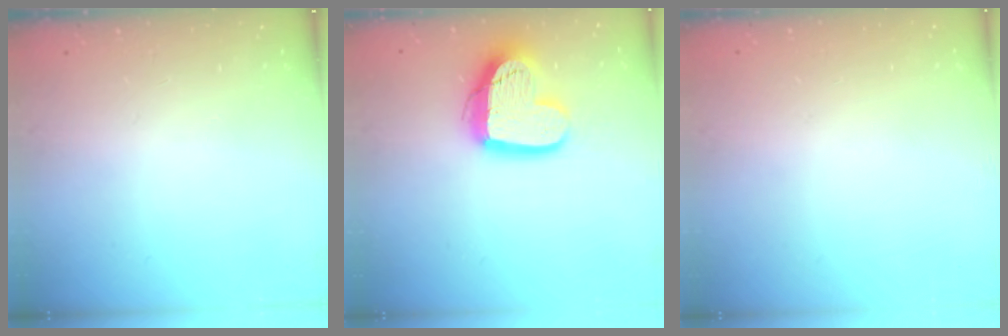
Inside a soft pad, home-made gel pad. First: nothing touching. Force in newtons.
{"total": 16.7, "press": 16.6, "slide": 1.4}
{"total": 0.0}